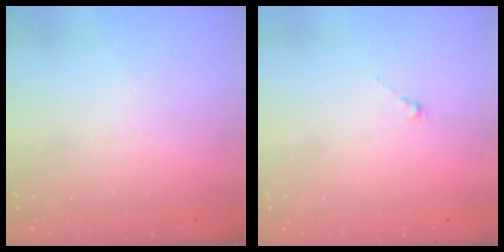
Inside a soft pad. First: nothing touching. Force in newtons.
{"total": 0.0}